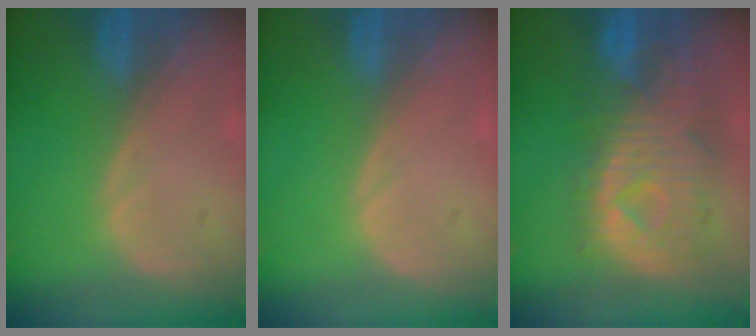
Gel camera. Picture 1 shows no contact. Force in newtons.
{"total": 0.0}
{"total": 11.3, "press": 9.7, "slide": 5.7}